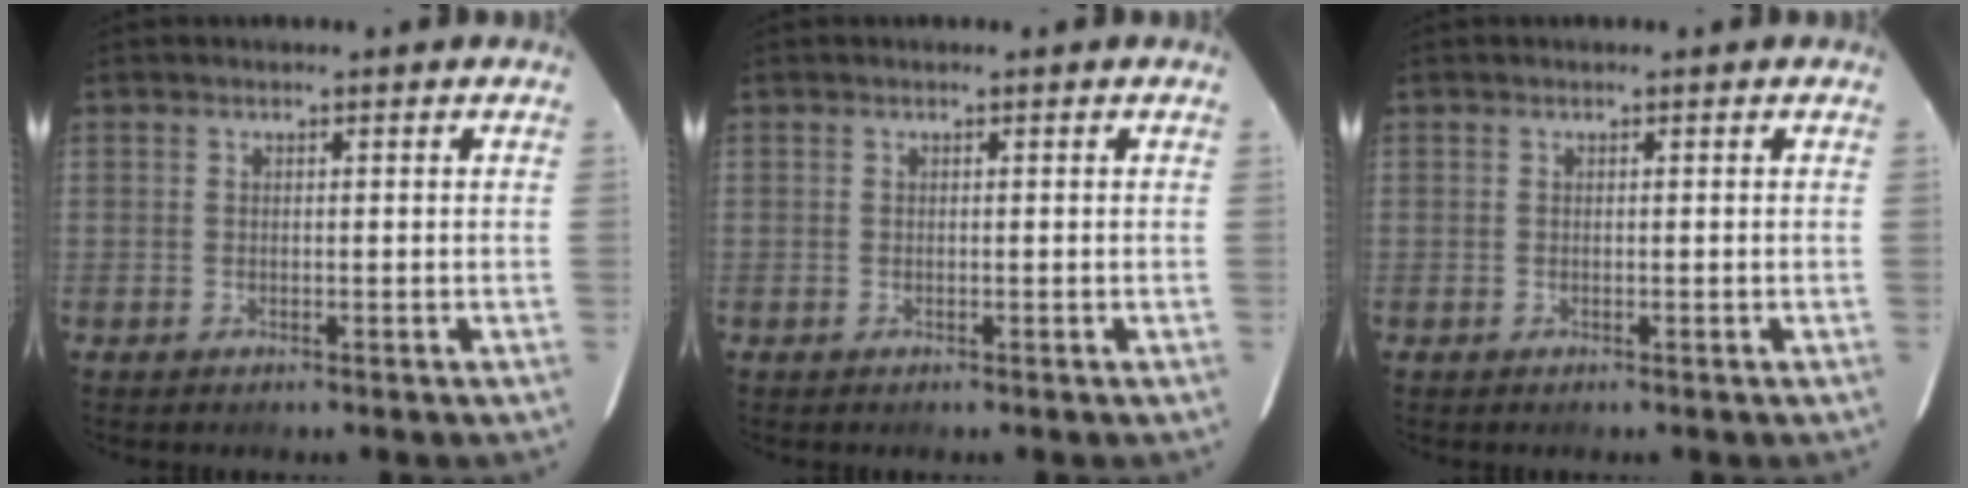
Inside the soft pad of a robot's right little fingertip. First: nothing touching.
{"total": 0.0}
{"total": 0.0}